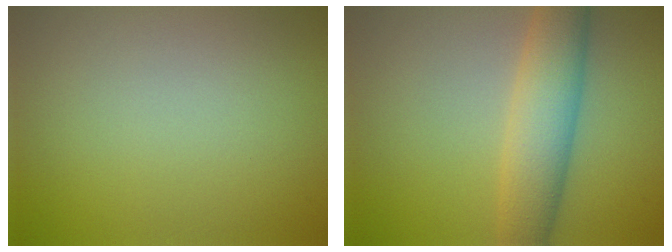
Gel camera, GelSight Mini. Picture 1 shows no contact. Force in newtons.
{"total": 6.1, "press": 6.1, "slide": 0.1}